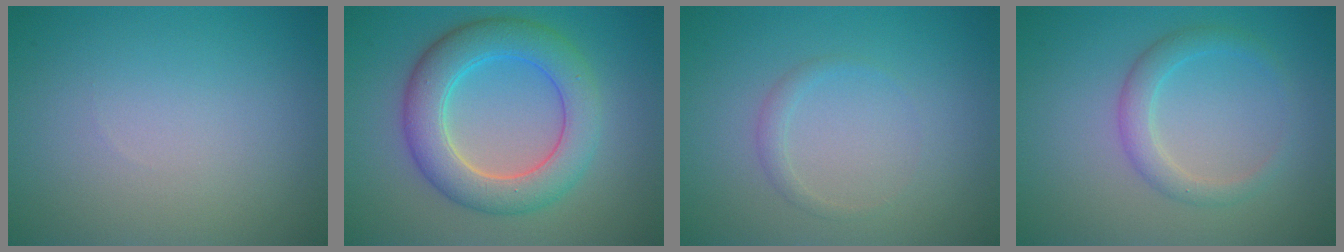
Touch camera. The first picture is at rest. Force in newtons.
{"total": 6.7, "press": 6.7, "slide": 0.4}
{"total": 1.0, "press": 1.0, "slide": 0.1}
{"total": 2.4, "press": 2.3, "slide": 0.2}